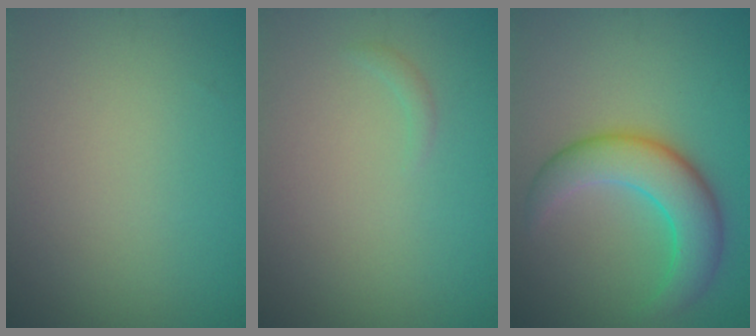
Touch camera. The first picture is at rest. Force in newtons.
{"total": 0.6, "press": 0.6, "slide": 0.1}
{"total": 5.7, "press": 5.7, "slide": 0.0}